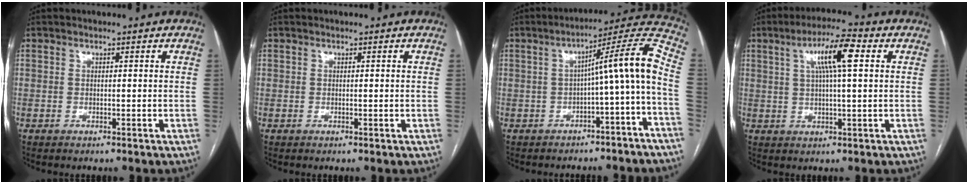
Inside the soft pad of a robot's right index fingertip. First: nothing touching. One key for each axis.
{"total": 0.6, "fx": 0.1, "fy": 0.1, "fz": 0.6, "tx": -0.012, "ty": -0.002, "tz": 0.004}
{"total": 11.8, "fx": -2.8, "fy": -0.1, "fz": 11.5, "tx": -0.151, "ty": 0.038, "tz": -0.042}
{"total": 8.3, "fx": 2.6, "fy": 0.8, "fz": 7.8, "tx": -0.143, "ty": 0.015, "tz": 0.043}